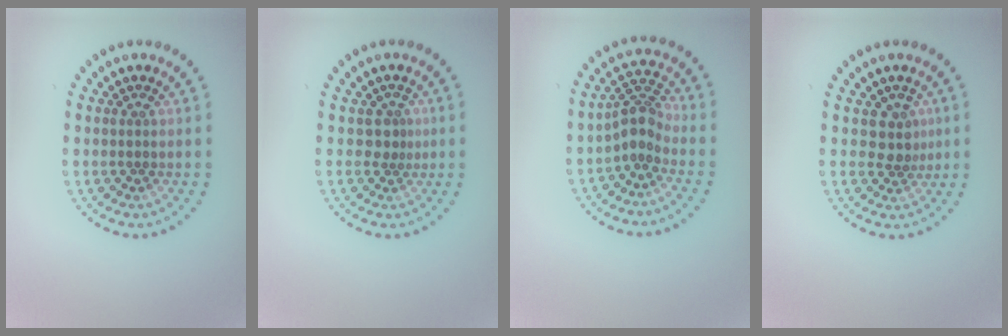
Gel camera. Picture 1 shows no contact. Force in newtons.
{"total": 1.2, "press": 0.8, "slide": 0.9}
{"total": 2.7, "press": 2.1, "slide": 1.8}
{"total": 2.1, "press": 1.6, "slide": 1.4}